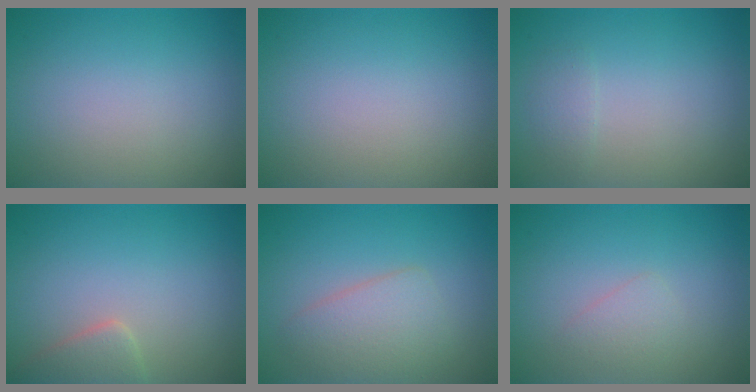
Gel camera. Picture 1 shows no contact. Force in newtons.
{"total": 0.0}
{"total": 0.9, "press": 0.9, "slide": 0.0}
{"total": 2.3, "press": 2.3, "slide": 0.1}
{"total": 3.3, "press": 3.3, "slide": 0.1}
{"total": 1.3, "press": 1.3, "slide": 0.0}